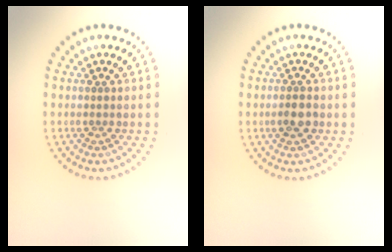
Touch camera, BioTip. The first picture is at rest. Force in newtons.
{"total": 1.7, "press": 1.6, "slide": 0.5}